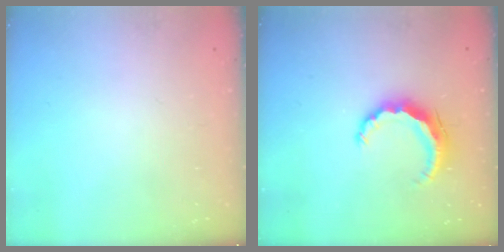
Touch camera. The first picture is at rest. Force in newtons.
{"total": 7.9, "press": 7.9, "slide": 0.5}